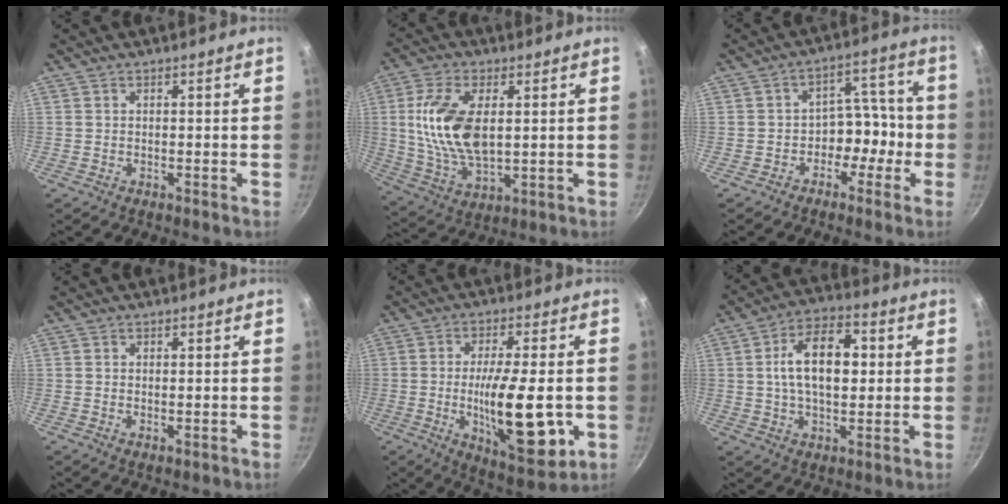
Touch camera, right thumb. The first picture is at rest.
{"total": 15.0, "force": [2.3, 8.0, 12.5], "torque": [-0.235, -0.009, 0.049]}
{"total": 7.4, "force": [-2.9, 5.5, 3.9], "torque": [0.001, 0.057, -0.046]}
{"total": 0.7, "force": [0.0, 0.3, 0.6], "torque": [-0.011, -0.002, -0.001]}
{"total": 18.0, "force": [-3.3, 5.9, 16.7], "torque": [-0.254, -0.003, -0.047]}
{"total": 13.6, "force": [1.7, 7.9, 11.0], "torque": [-0.159, 0.018, 0.018]}